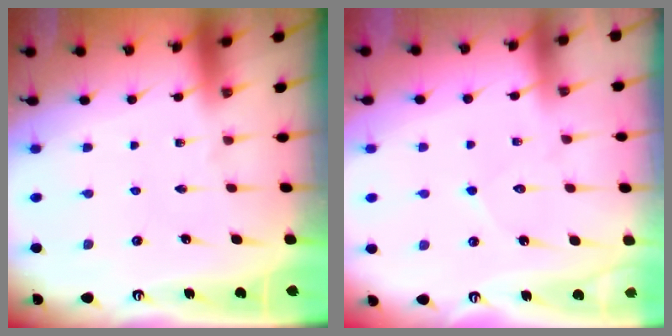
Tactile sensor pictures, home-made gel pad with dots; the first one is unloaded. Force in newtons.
{"total": 6.5, "press": 6.5, "slide": 0.5}